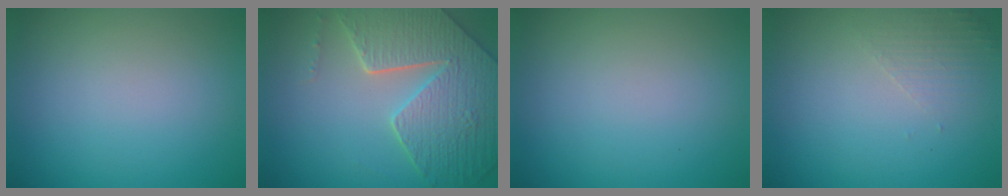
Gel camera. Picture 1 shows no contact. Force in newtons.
{"total": 8.5, "press": 6.1, "slide": 5.8}
{"total": 0.0}
{"total": 1.6, "press": 1.6, "slide": 0.4}